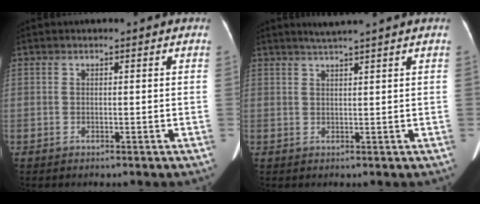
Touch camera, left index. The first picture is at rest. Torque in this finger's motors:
{"motor_torque": [-0.25, -1.15, -0.19, 0.01]}